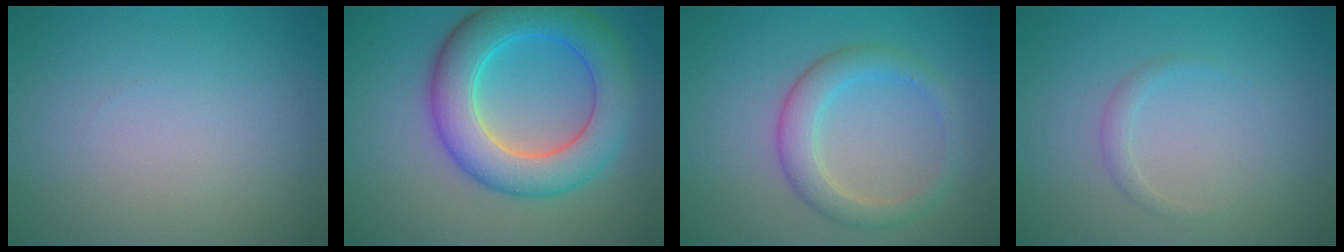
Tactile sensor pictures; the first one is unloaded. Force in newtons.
{"total": 8.2, "press": 8.2, "slide": 0.4}
{"total": 3.3, "press": 3.3, "slide": 0.1}
{"total": 1.0, "press": 1.0, "slide": 0.1}